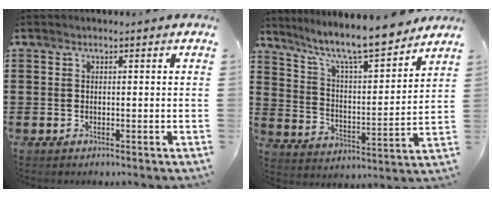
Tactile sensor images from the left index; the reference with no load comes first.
{"total": 9.3, "force": [8.0, 0.8, 4.7], "torque": [-0.113, -0.050, 0.132]}